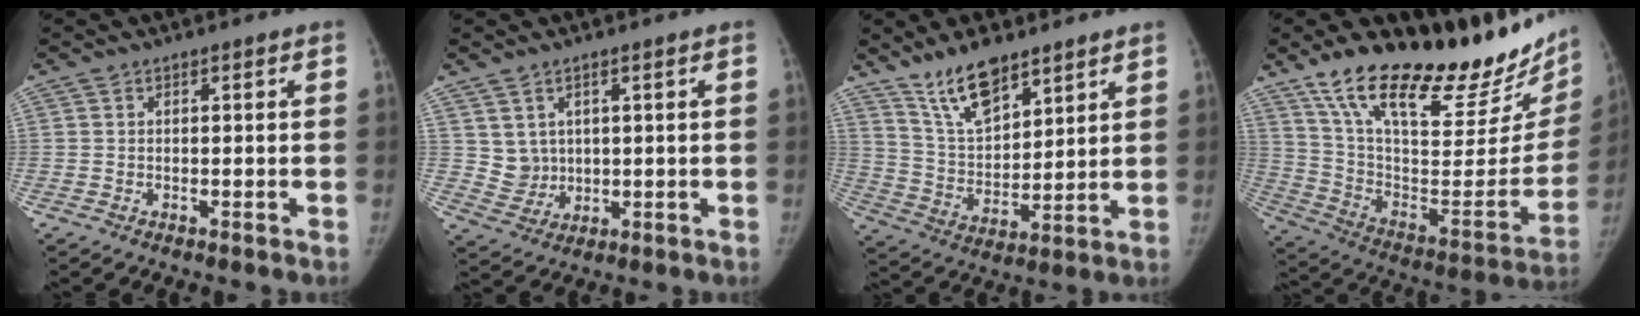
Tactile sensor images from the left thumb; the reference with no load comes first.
{"total": 4.4, "force": [1.6, 3.8, 1.2], "torque": [-0.007, -0.017, 0.044]}
{"total": 11.8, "force": [8.9, 4.7, 6.3], "torque": [-0.091, -0.057, 0.177]}
{"total": 32.5, "force": [24.0, 9.9, 19.5], "torque": [-0.269, -0.105, 0.375]}